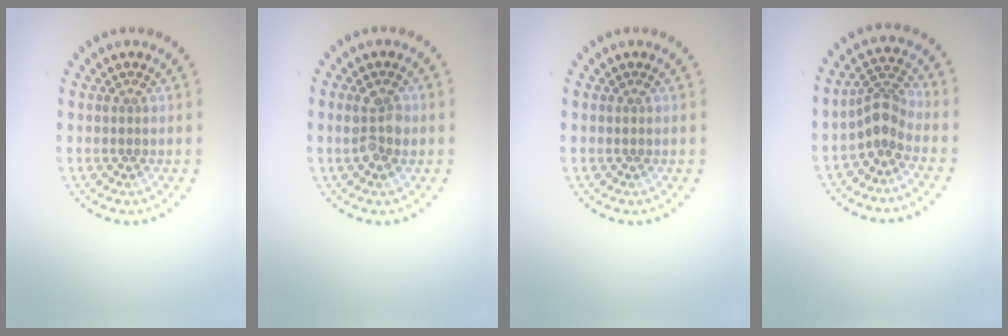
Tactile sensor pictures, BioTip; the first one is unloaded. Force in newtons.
{"total": 2.4, "press": 2.4, "slide": 0.1}
{"total": 0.0}
{"total": 2.8, "press": 2.0, "slide": 1.9}